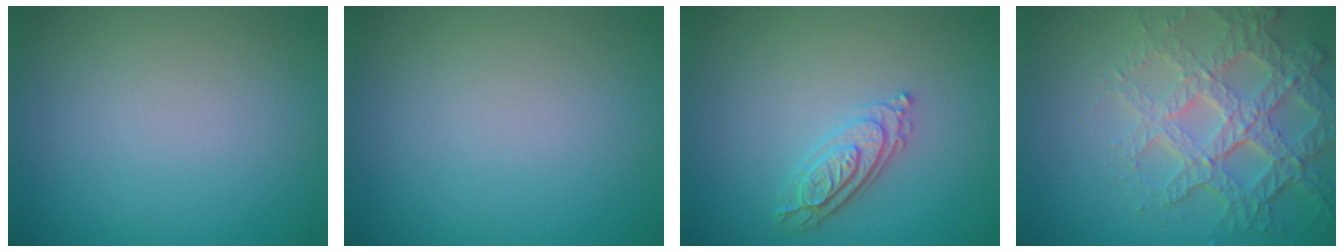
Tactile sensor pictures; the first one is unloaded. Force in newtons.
{"total": 0.0}
{"total": 2.9, "press": 2.7, "slide": 1.0}
{"total": 7.3, "press": 5.2, "slide": 5.2}